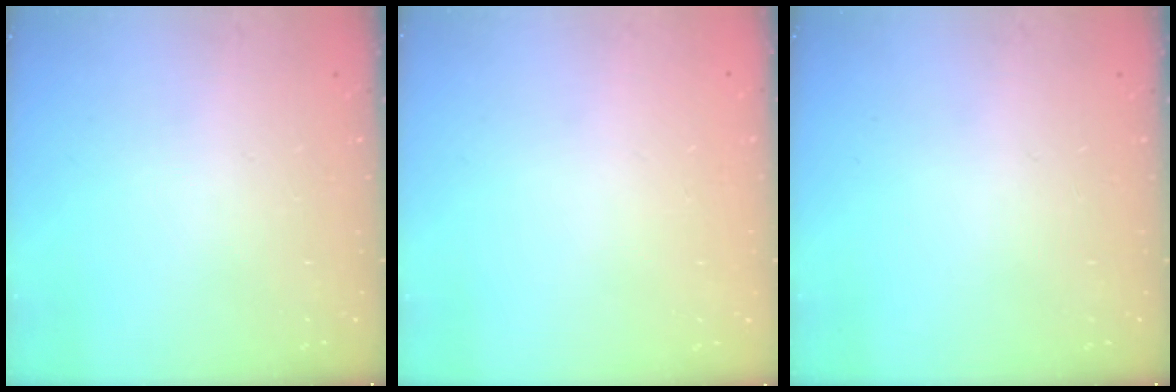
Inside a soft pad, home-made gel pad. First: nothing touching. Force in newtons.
{"total": 0.0}
{"total": 0.0}